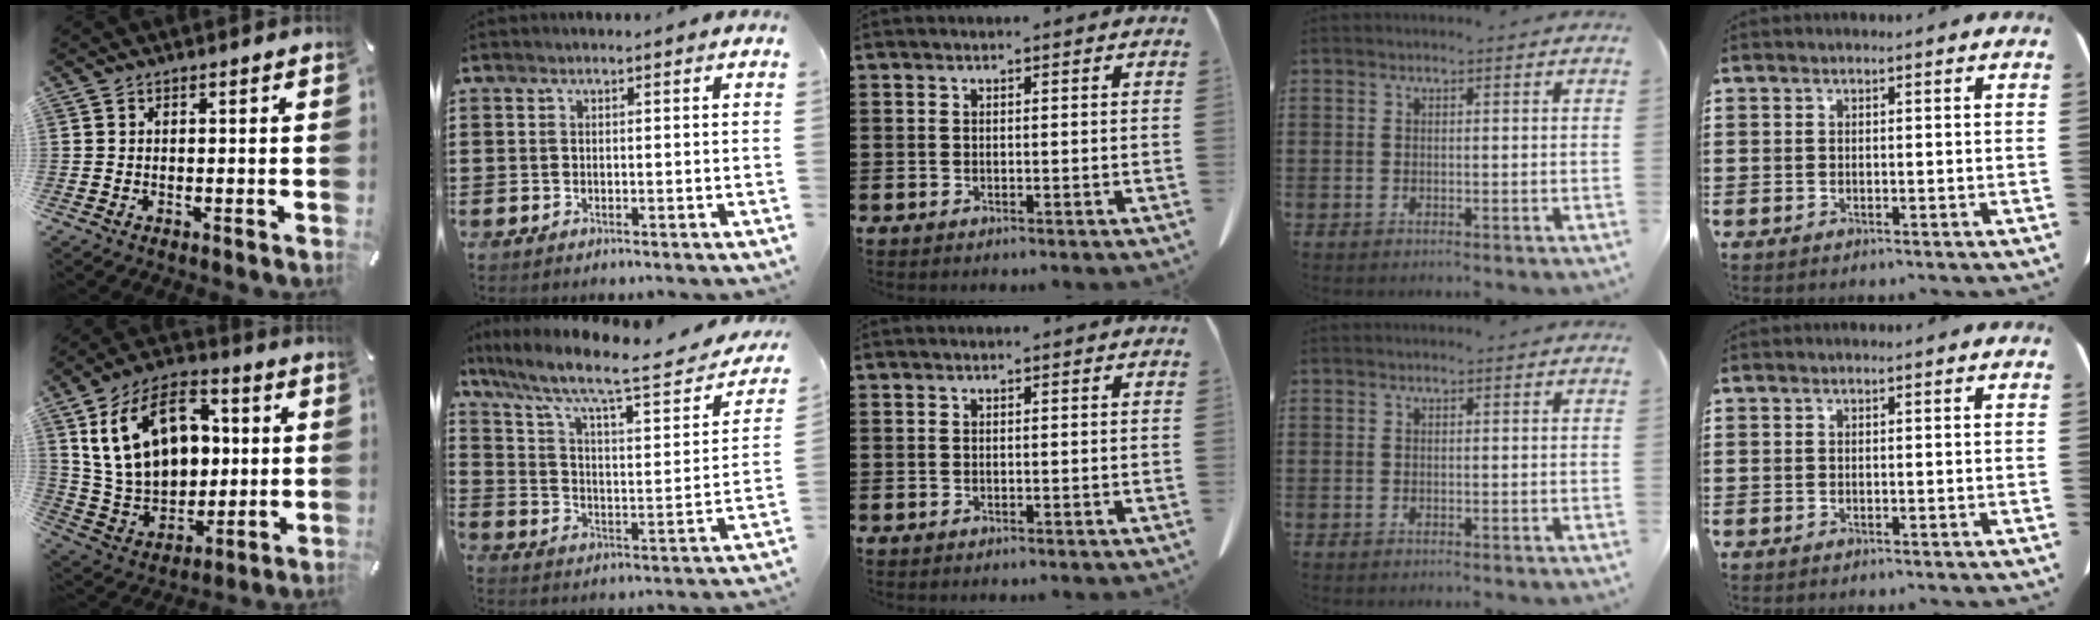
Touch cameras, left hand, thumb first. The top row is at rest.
{"thumb": {"total": 20.5, "force": [5.6, 15.1, 12.7], "torque": [-0.248, -0.010, 0.104]}, "index": {"total": 10.0, "force": [7.2, 1.6, 6.7], "torque": [-0.140, -0.046, 0.112]}}